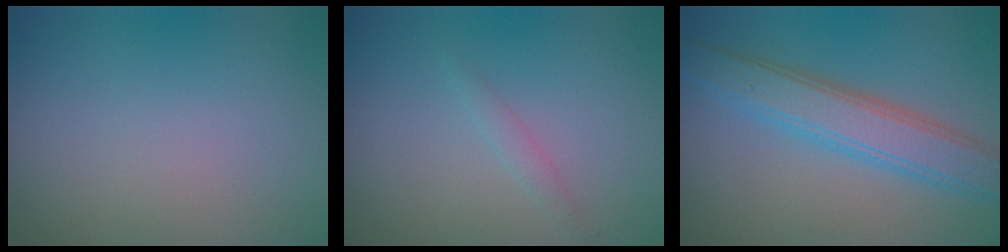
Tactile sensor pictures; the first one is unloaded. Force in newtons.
{"total": 0.8, "press": 0.8, "slide": 0.0}
{"total": 4.8, "press": 4.8, "slide": 0.1}